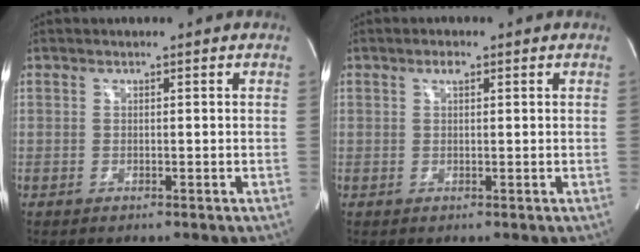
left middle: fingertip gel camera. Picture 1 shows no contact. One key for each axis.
{"total": 1.3, "fx": 0.7, "fy": 0.5, "fz": 1.0, "tx": -0.018, "ty": 0.004, "tz": 0.012}